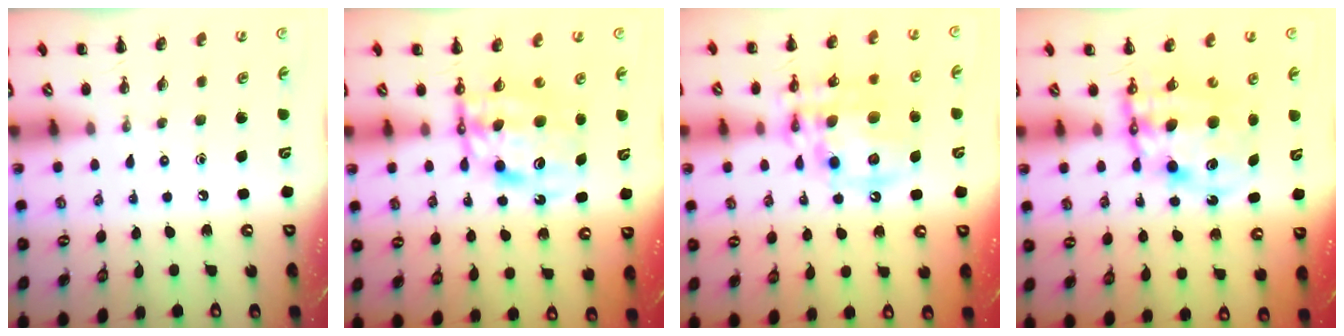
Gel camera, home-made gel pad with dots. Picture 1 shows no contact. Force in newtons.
{"total": 9.1, "press": 8.7, "slide": 2.7}
{"total": 15.0, "press": 14.7, "slide": 3.0}
{"total": 10.6, "press": 10.2, "slide": 2.9}